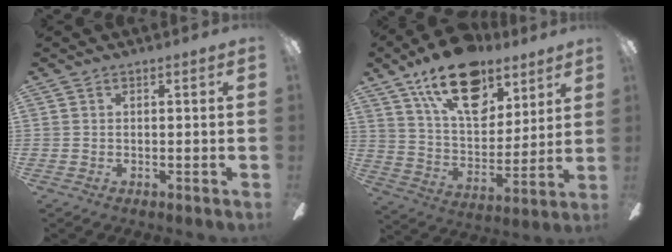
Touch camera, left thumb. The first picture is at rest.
{"total": 20.9, "force": [13.3, 11.0, 11.9], "torque": [-0.190, -0.065, 0.234]}